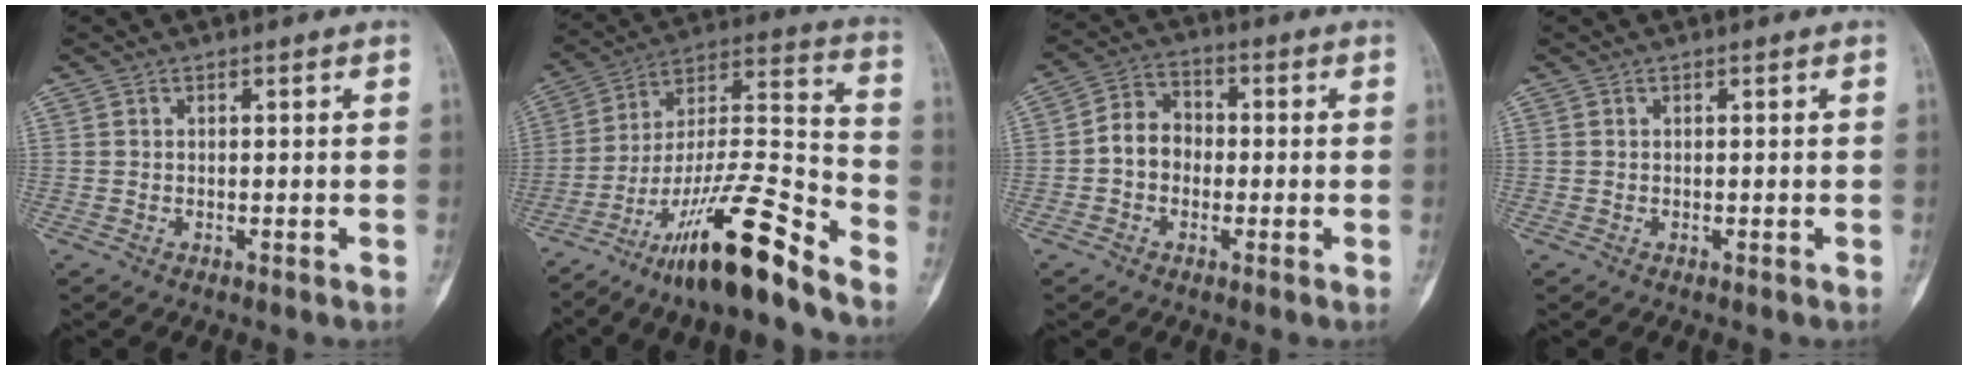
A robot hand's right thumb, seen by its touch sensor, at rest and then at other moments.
{"total": 20.7, "force": [-14.3, 3.1, 14.6], "torque": [-0.278, 0.086, -0.248]}
{"total": 6.6, "force": [-1.0, 5.5, 3.6], "torque": [-0.040, 0.027, -0.032]}
{"total": 0.0}